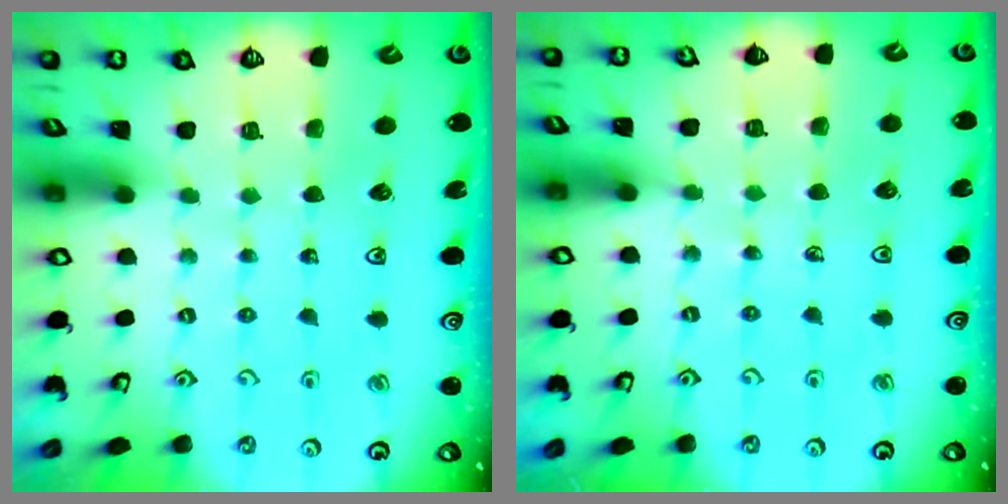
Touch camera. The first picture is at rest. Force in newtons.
{"total": 4.9, "press": 4.7, "slide": 1.2}